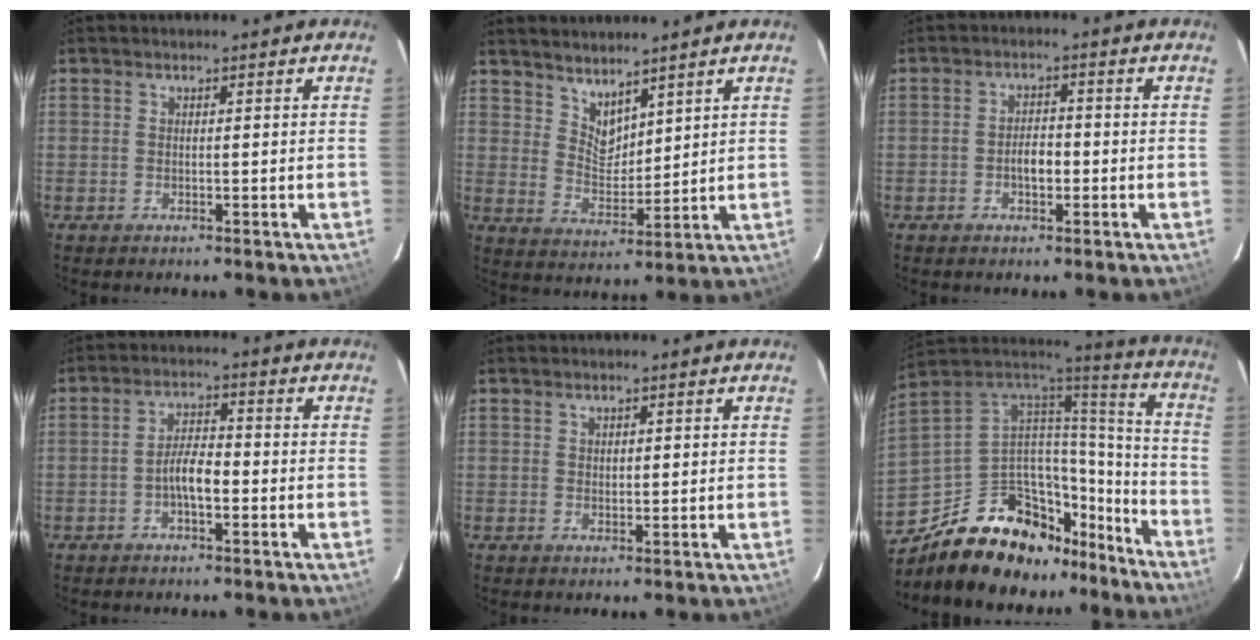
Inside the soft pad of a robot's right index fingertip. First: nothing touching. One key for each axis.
{"total": 6.4, "fx": 5.4, "fy": 2.7, "fz": 2.2, "tx": -0.029, "ty": 0.000, "tz": 0.106}
{"total": 3.3, "fx": -1.1, "fy": 1.8, "fz": 2.5, "tx": -0.045, "ty": 0.008, "tz": -0.017}
{"total": 4.3, "fx": -1.7, "fy": 1.5, "fz": 3.6, "tx": -0.073, "ty": 0.010, "tz": -0.030}
{"total": 1.1, "fx": 0.6, "fy": 0.8, "fz": 0.6, "tx": -0.008, "ty": 0.003, "tz": 0.013}
{"total": 25.3, "fx": -17.9, "fy": 13.9, "fz": 11.2, "tx": -0.203, "ty": 0.055, "tz": -0.260}